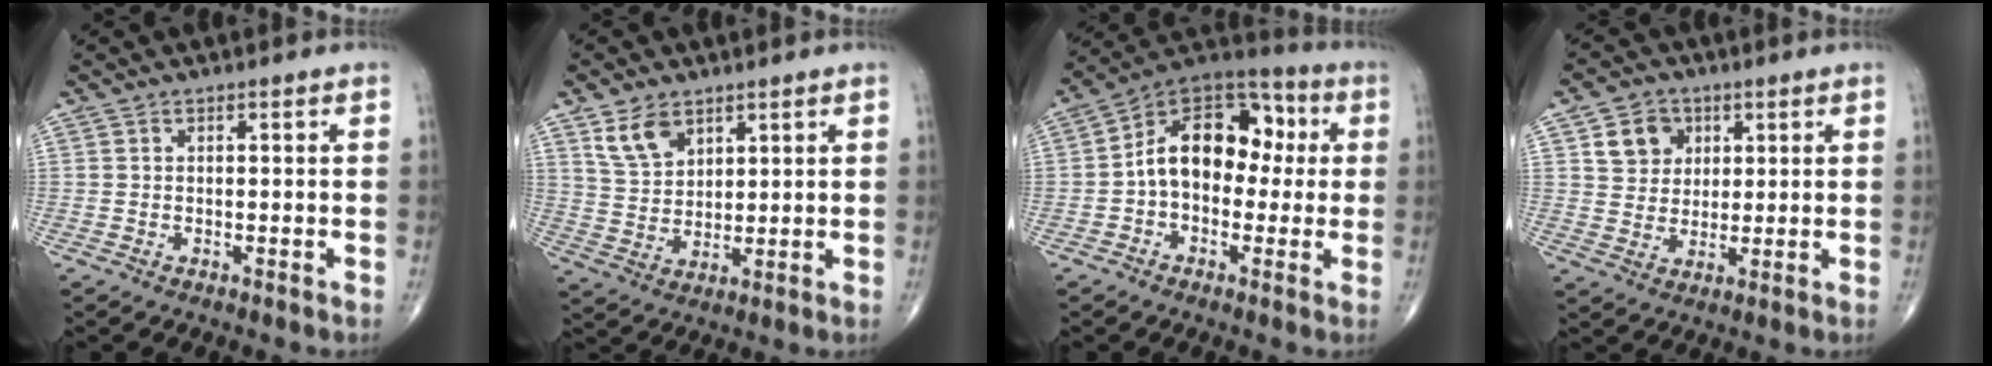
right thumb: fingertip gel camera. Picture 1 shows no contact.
{"total": 7.0, "force": [4.1, 4.3, 3.6], "torque": [-0.053, -0.022, 0.088]}
{"total": 15.5, "force": [0.6, 10.6, 11.3], "torque": [-0.139, 0.047, -0.007]}
{"total": 7.1, "force": [2.7, 6.1, 2.5], "torque": [-0.012, -0.009, 0.047]}